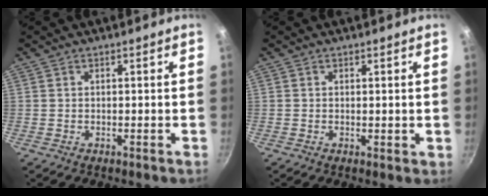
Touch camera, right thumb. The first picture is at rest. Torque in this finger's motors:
{"motor_torque": [-0.43, 0.04, -0.41, 0.15, 0.00]}